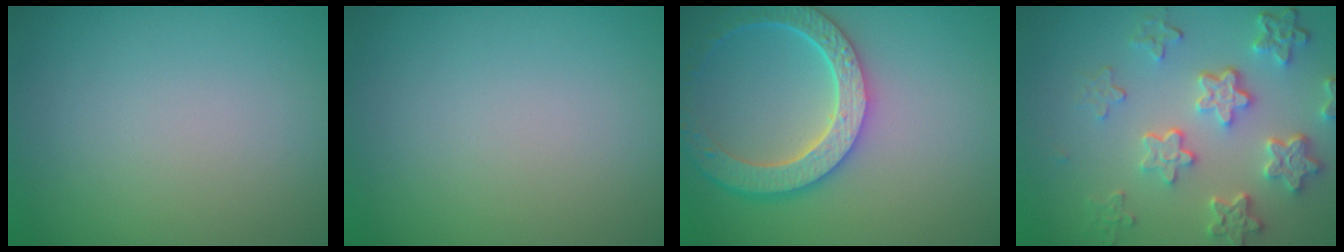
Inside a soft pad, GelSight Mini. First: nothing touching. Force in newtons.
{"total": 0.0}
{"total": 5.9, "press": 5.0, "slide": 3.2}
{"total": 5.8, "press": 4.4, "slide": 3.8}